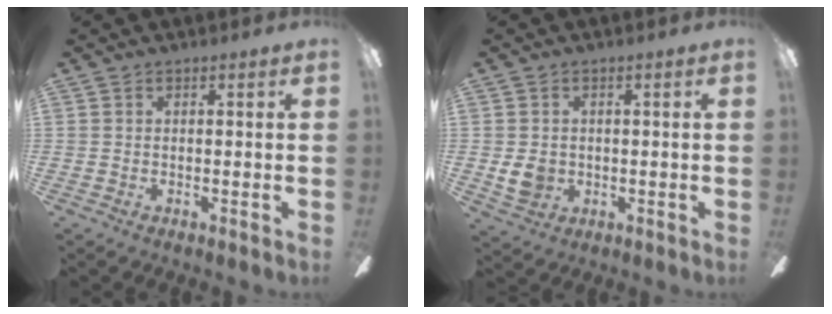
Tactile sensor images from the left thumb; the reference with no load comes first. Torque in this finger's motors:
{"motor_torque": [0.65, 0.82, 0.32, -0.30, 0.00]}